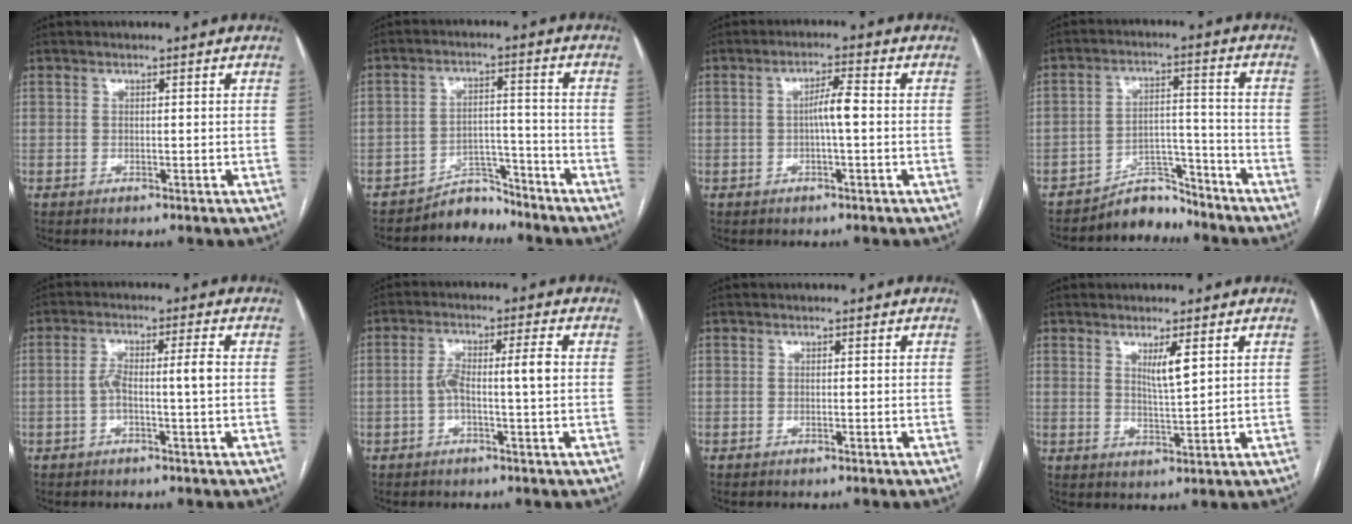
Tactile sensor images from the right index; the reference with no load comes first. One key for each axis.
{"total": 5.1, "fx": -4.9, "fy": 1.6, "fz": -0.5, "tx": 0.016, "ty": 0.027, "tz": -0.077}
{"total": 3.6, "fx": -0.3, "fy": 0.2, "fz": 3.6, "tx": -0.063, "ty": 0.006, "tz": -0.004}
{"total": 6.3, "fx": -6.0, "fy": 1.8, "fz": 0.0, "tx": 0.009, "ty": 0.036, "tz": -0.097}
{"total": 4.9, "fx": -0.6, "fy": 0.3, "fz": 4.9, "tx": -0.092, "ty": 0.019, "tz": -0.008}
{"total": 5.7, "fx": -0.5, "fy": 0.4, "fz": 5.7, "tx": -0.107, "ty": 0.021, "tz": -0.007}
{"total": 0.0}
{"total": 3.7, "fx": 1.7, "fy": 0.1, "fz": 3.3, "tx": -0.060, "ty": -0.008, "tz": 0.034}